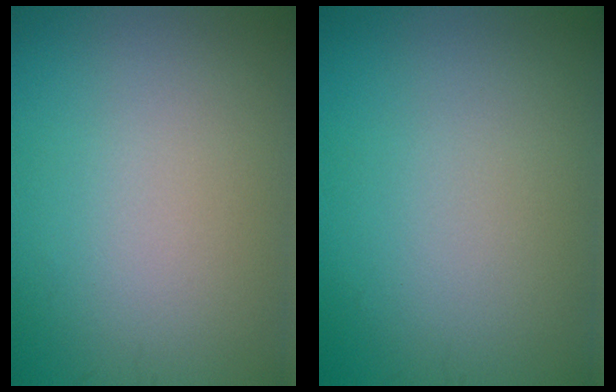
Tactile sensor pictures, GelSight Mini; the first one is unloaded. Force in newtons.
{"total": 0.0}